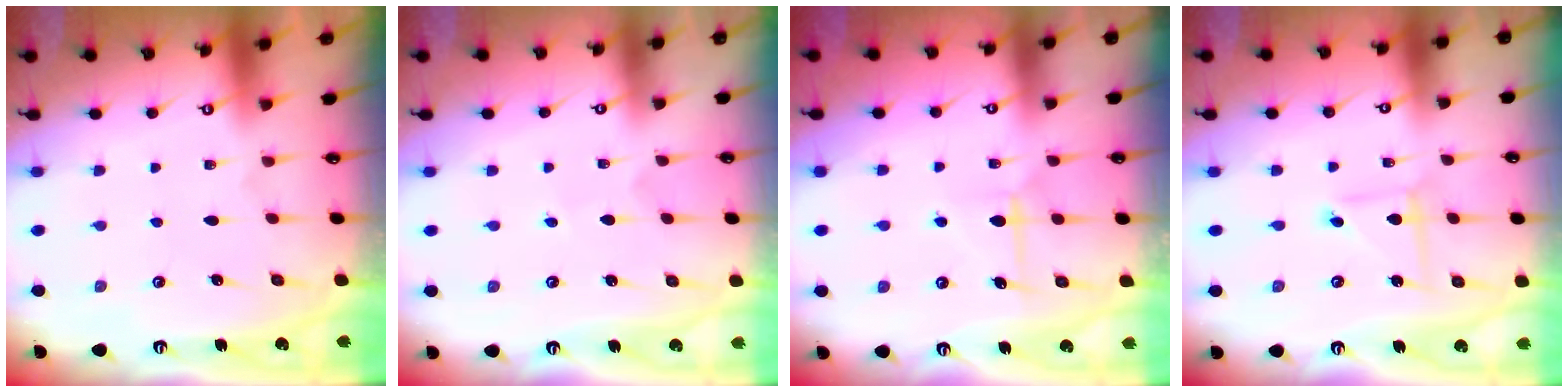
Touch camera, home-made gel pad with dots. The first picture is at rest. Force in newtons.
{"total": 2.9, "press": 2.9, "slide": 0.3}
{"total": 7.2, "press": 7.1, "slide": 0.3}
{"total": 2.4, "press": 2.4, "slide": 0.2}